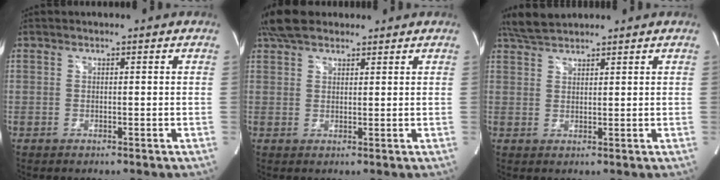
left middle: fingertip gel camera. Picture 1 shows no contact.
{"total": 6.2, "force": [5.1, 2.7, 2.5], "torque": [-0.051, 0.029, 0.095]}
{"total": 4.1, "force": [3.8, 0.6, 1.3], "torque": [-0.037, 0.016, 0.078]}